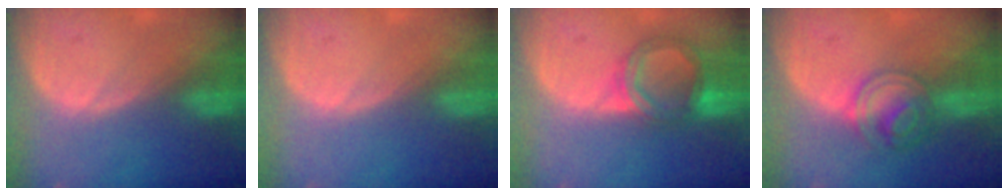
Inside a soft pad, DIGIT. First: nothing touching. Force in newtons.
{"total": 0.0}
{"total": 5.9, "press": 5.9, "slide": 0.8}
{"total": 6.2, "press": 5.4, "slide": 3.0}